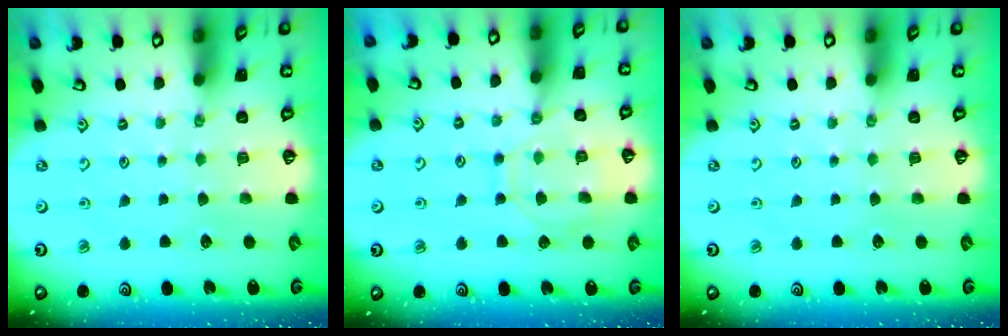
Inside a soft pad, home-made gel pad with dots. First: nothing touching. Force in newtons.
{"total": 10.1, "press": 10.0, "slide": 1.1}
{"total": 0.0}